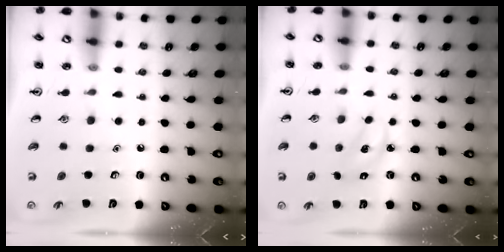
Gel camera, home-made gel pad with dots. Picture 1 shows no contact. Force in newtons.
{"total": 2.6, "press": 2.5, "slide": 0.6}